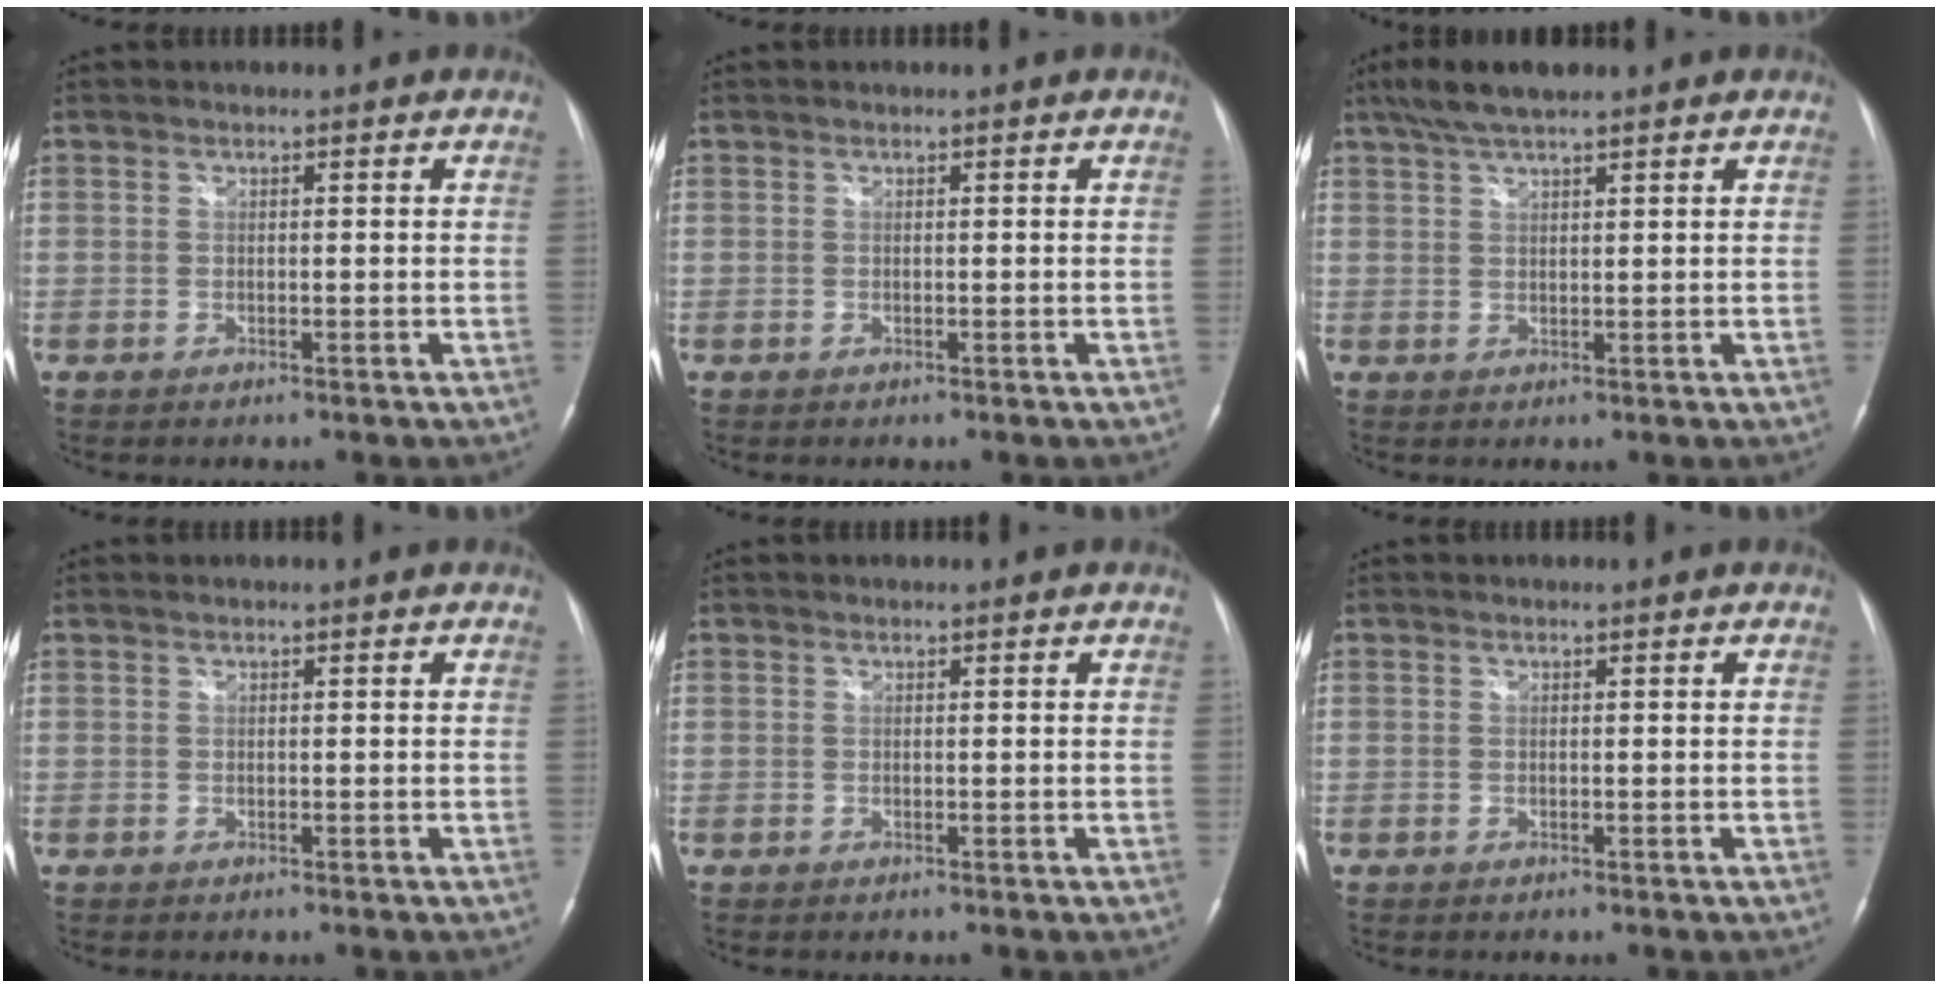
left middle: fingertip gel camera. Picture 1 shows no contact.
{"total": 0.0}
{"total": 5.9, "force": [4.6, 0.8, 3.6], "torque": [-0.072, 0.022, 0.085]}
{"total": 0.0}
{"total": 0.0}
{"total": 0.0}